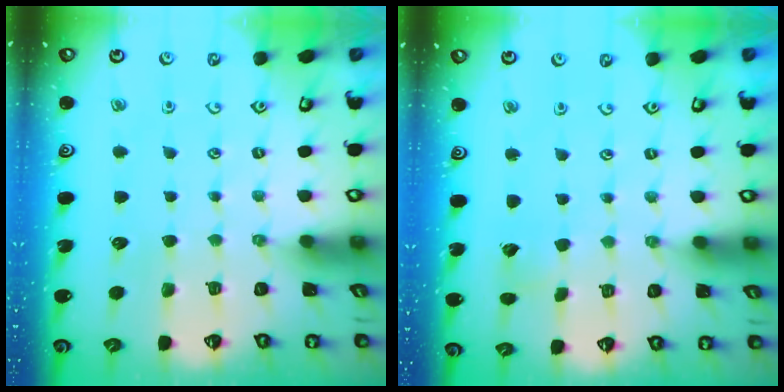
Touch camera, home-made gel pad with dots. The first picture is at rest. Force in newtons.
{"total": 2.7, "press": 2.7, "slide": 0.3}